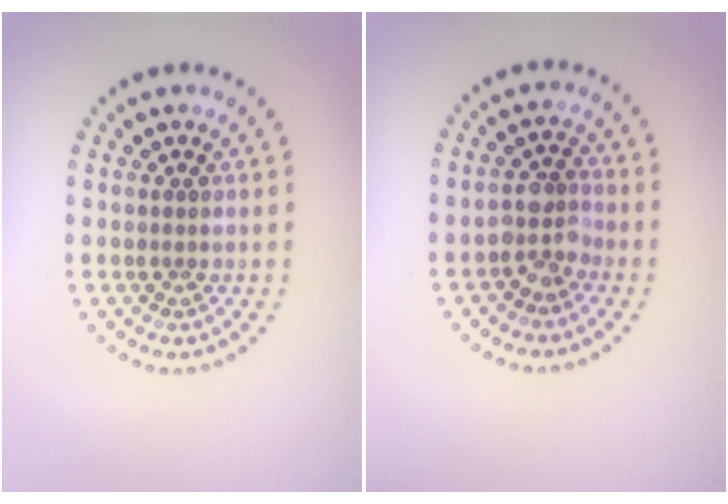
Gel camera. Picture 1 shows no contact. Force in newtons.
{"total": 2.5, "press": 2.1, "slide": 1.3}